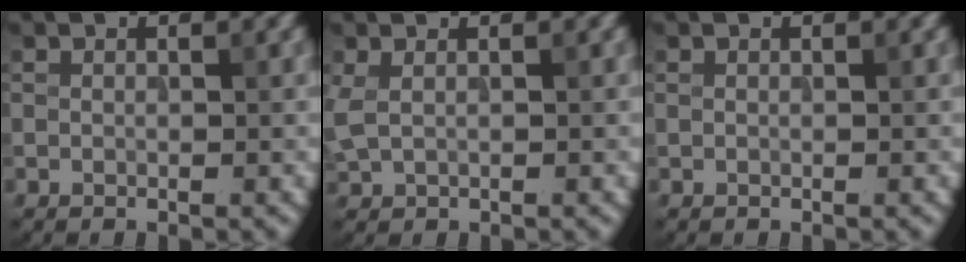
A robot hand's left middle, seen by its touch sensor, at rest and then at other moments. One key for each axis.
{"total": 1.2, "fx": 0.5, "fy": 0.5, "fz": 1.0, "tx": -0.023, "ty": 0.003, "tz": 0.013}
{"total": 0.0}